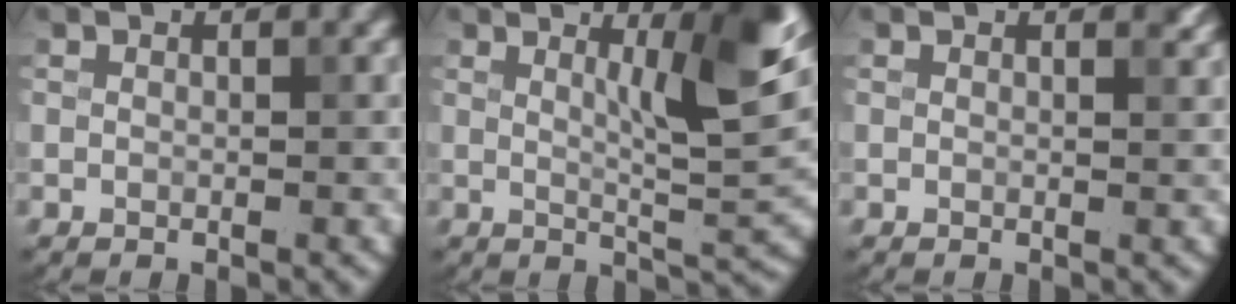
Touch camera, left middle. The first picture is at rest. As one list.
[{"total": 7.7, "force": [2.9, 1.3, 7.0], "torque": [-0.094, -0.005, 0.050]}, {"total": 0.7, "force": [0.6, 0.1, 0.3], "torque": [-0.001, -0.002, 0.010]}]